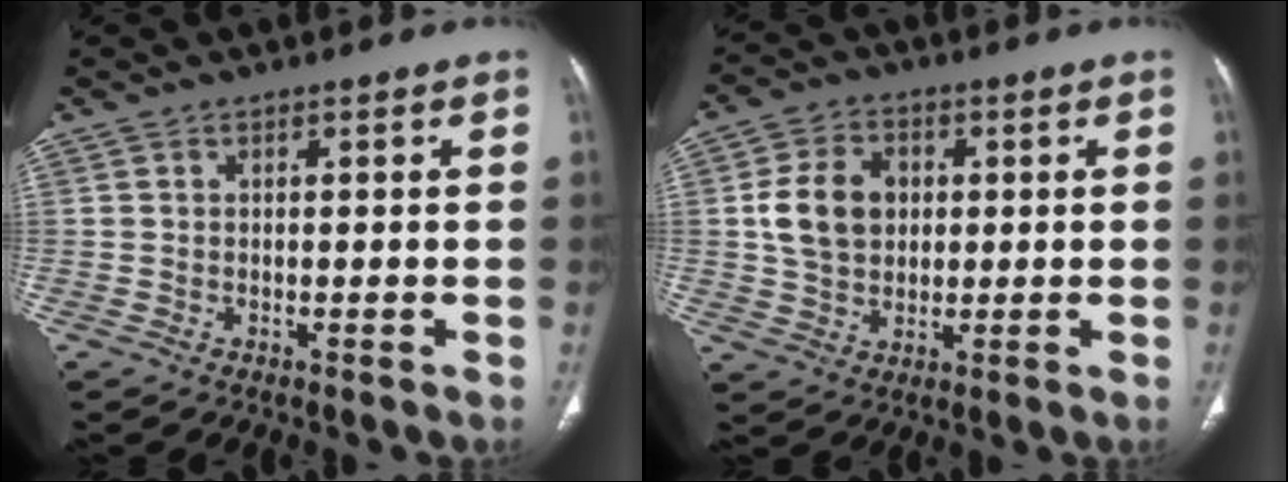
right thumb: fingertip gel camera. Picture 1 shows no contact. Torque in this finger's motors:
{"motor_torque": [0.15, 0.10, 0.66, -0.56, 0.00]}